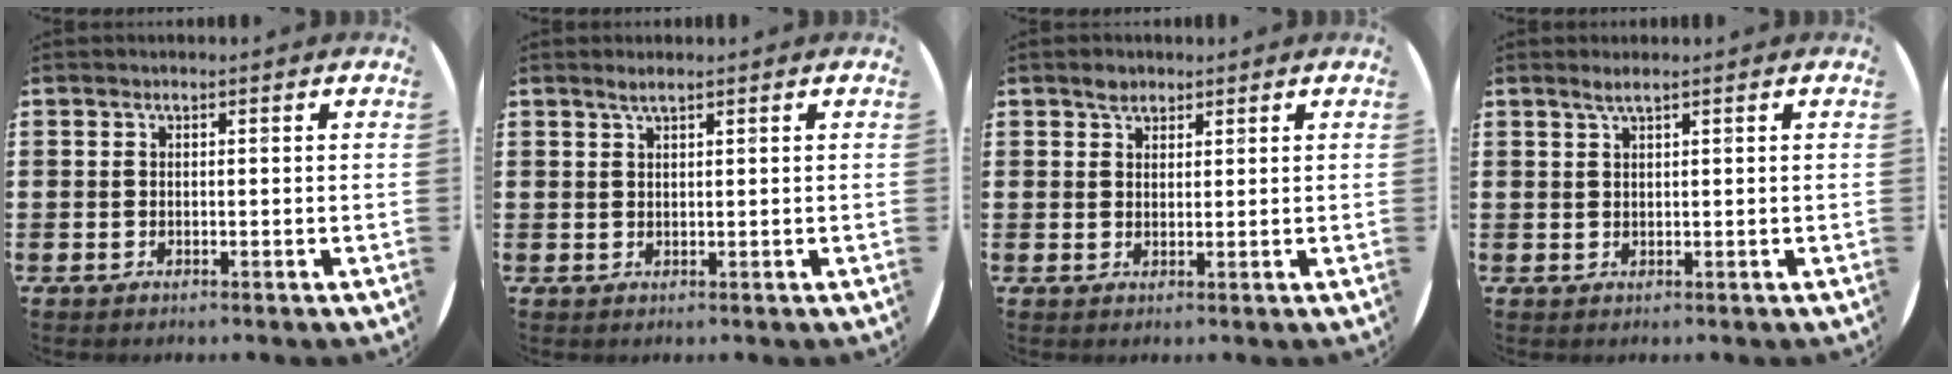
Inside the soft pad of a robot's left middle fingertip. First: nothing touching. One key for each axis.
{"total": 1.4, "fx": 1.1, "fy": 0.0, "fz": 0.8, "tx": -0.016, "ty": 0.003, "tz": 0.020}
{"total": 1.8, "fx": 1.5, "fy": 0.9, "fz": 0.3, "tx": 0.000, "ty": -0.001, "tz": 0.028}
{"total": 1.5, "fx": 1.0, "fy": -0.1, "fz": 1.0, "tx": -0.021, "ty": 0.001, "tz": 0.018}